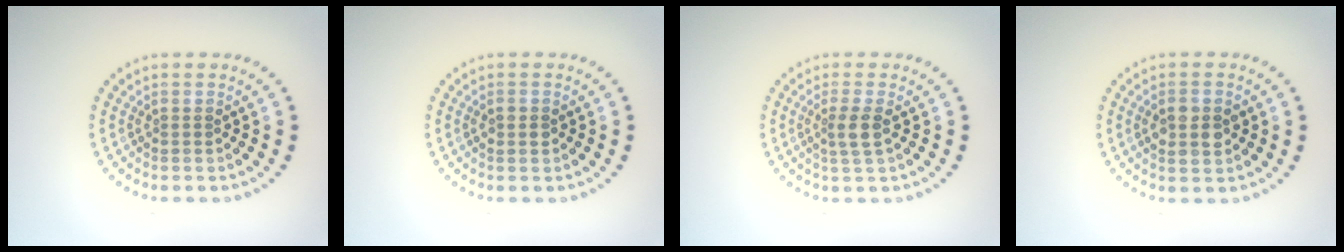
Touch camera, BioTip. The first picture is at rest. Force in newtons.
{"total": 1.4, "press": 1.4, "slide": 0.1}
{"total": 1.9, "press": 1.6, "slide": 1.0}
{"total": 2.7, "press": 2.7, "slide": 0.1}